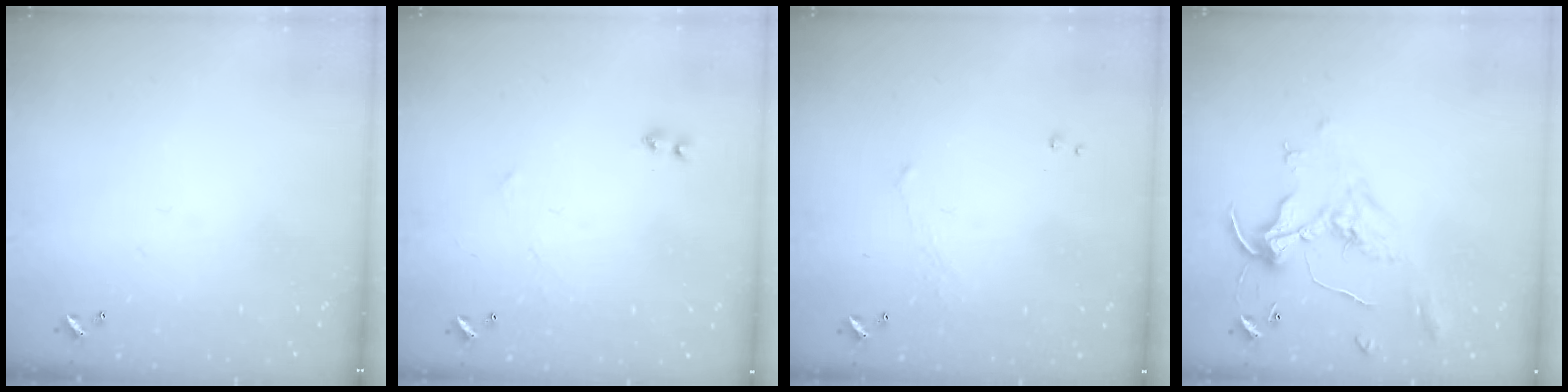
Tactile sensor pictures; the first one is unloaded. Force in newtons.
{"total": 2.3, "press": 2.3, "slide": 0.3}
{"total": 1.1, "press": 1.0, "slide": 0.6}
{"total": 0.8, "press": 0.5, "slide": 0.6}